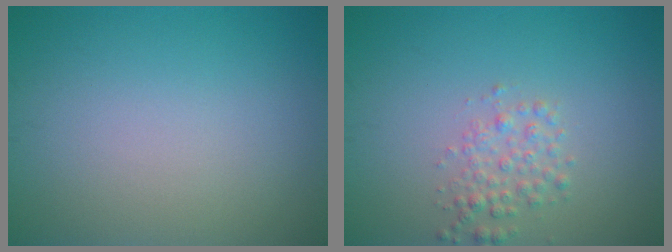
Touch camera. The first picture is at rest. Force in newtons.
{"total": 2.1, "press": 2.1, "slide": 0.0}